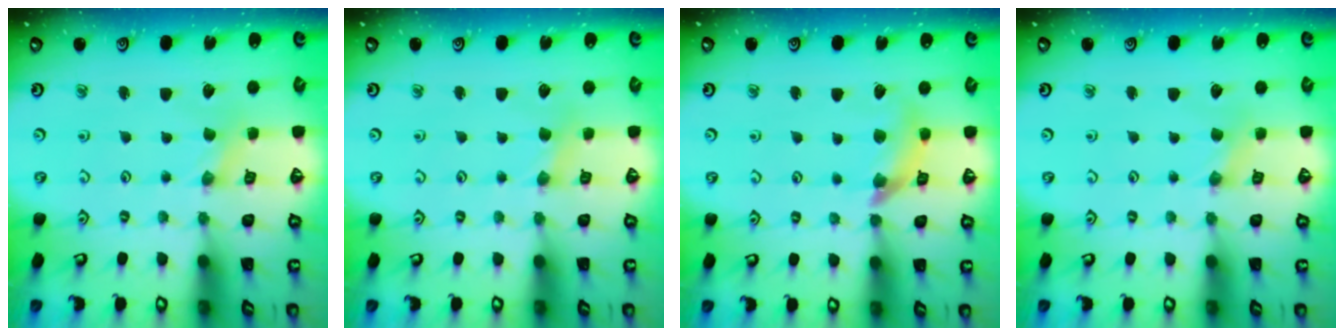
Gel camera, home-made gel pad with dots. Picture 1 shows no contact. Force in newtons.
{"total": 2.8, "press": 2.8, "slide": 0.4}
{"total": 10.3, "press": 10.2, "slide": 1.2}
{"total": 1.4, "press": 1.3, "slide": 0.2}